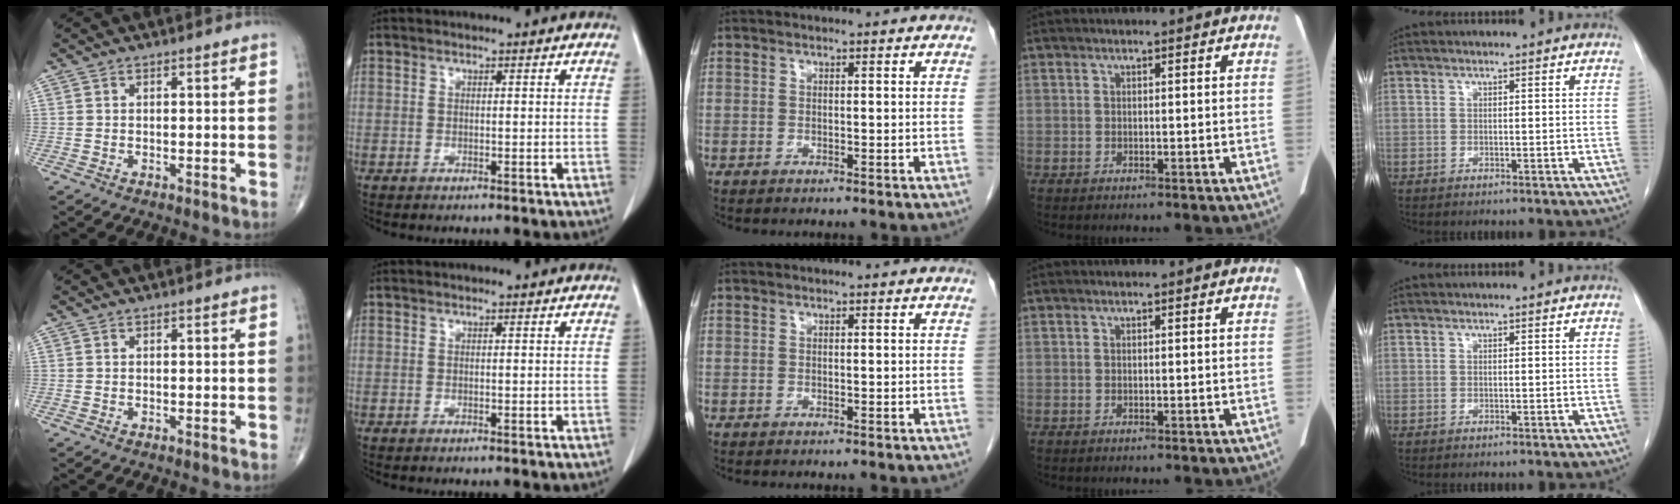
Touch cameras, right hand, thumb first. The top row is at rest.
{}